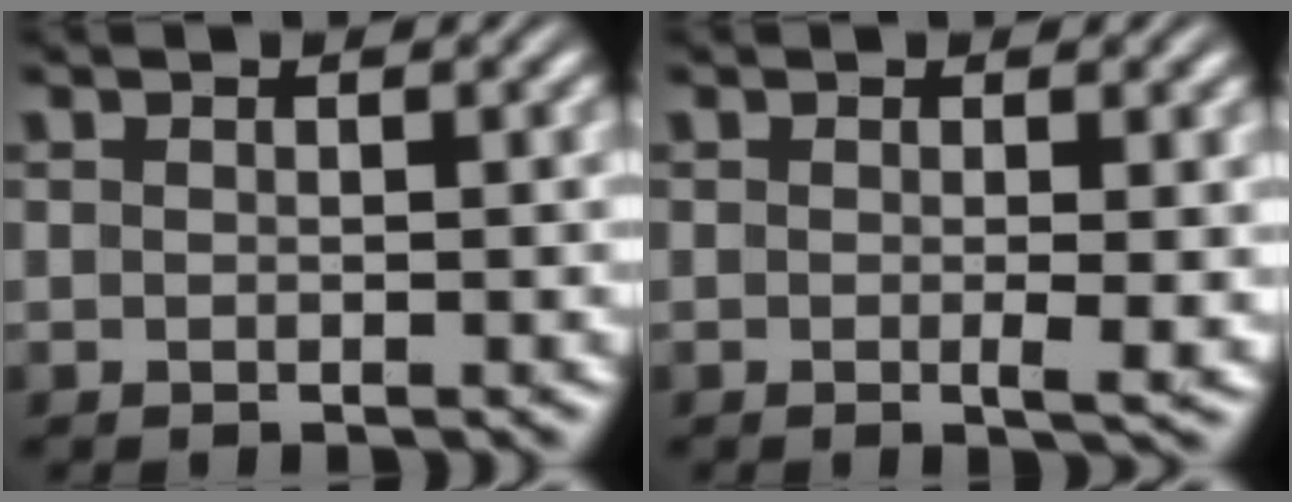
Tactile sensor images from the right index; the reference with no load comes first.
{"total": 1.5, "force": [0.1, 0.0, 1.5], "torque": [-0.025, -0.006, 0.000]}